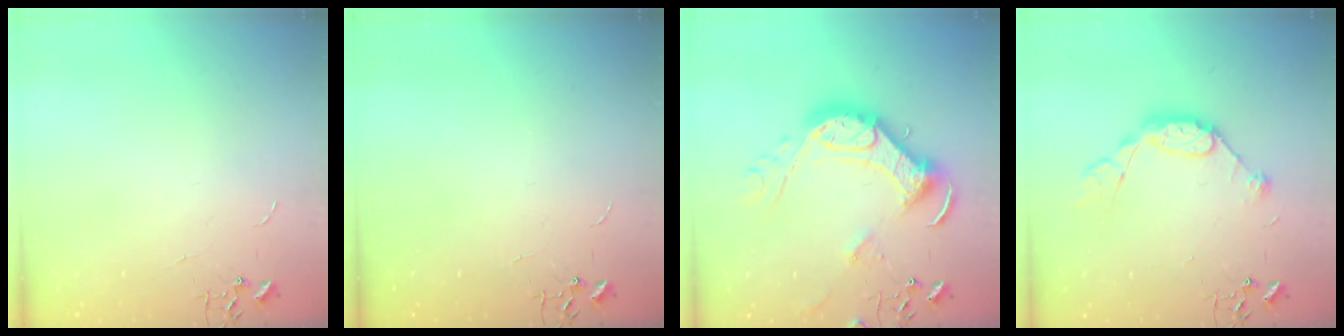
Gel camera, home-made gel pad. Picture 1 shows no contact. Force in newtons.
{"total": 0.0}
{"total": 19.1, "press": 19.0, "slide": 1.4}
{"total": 11.5, "press": 11.4, "slide": 0.9}